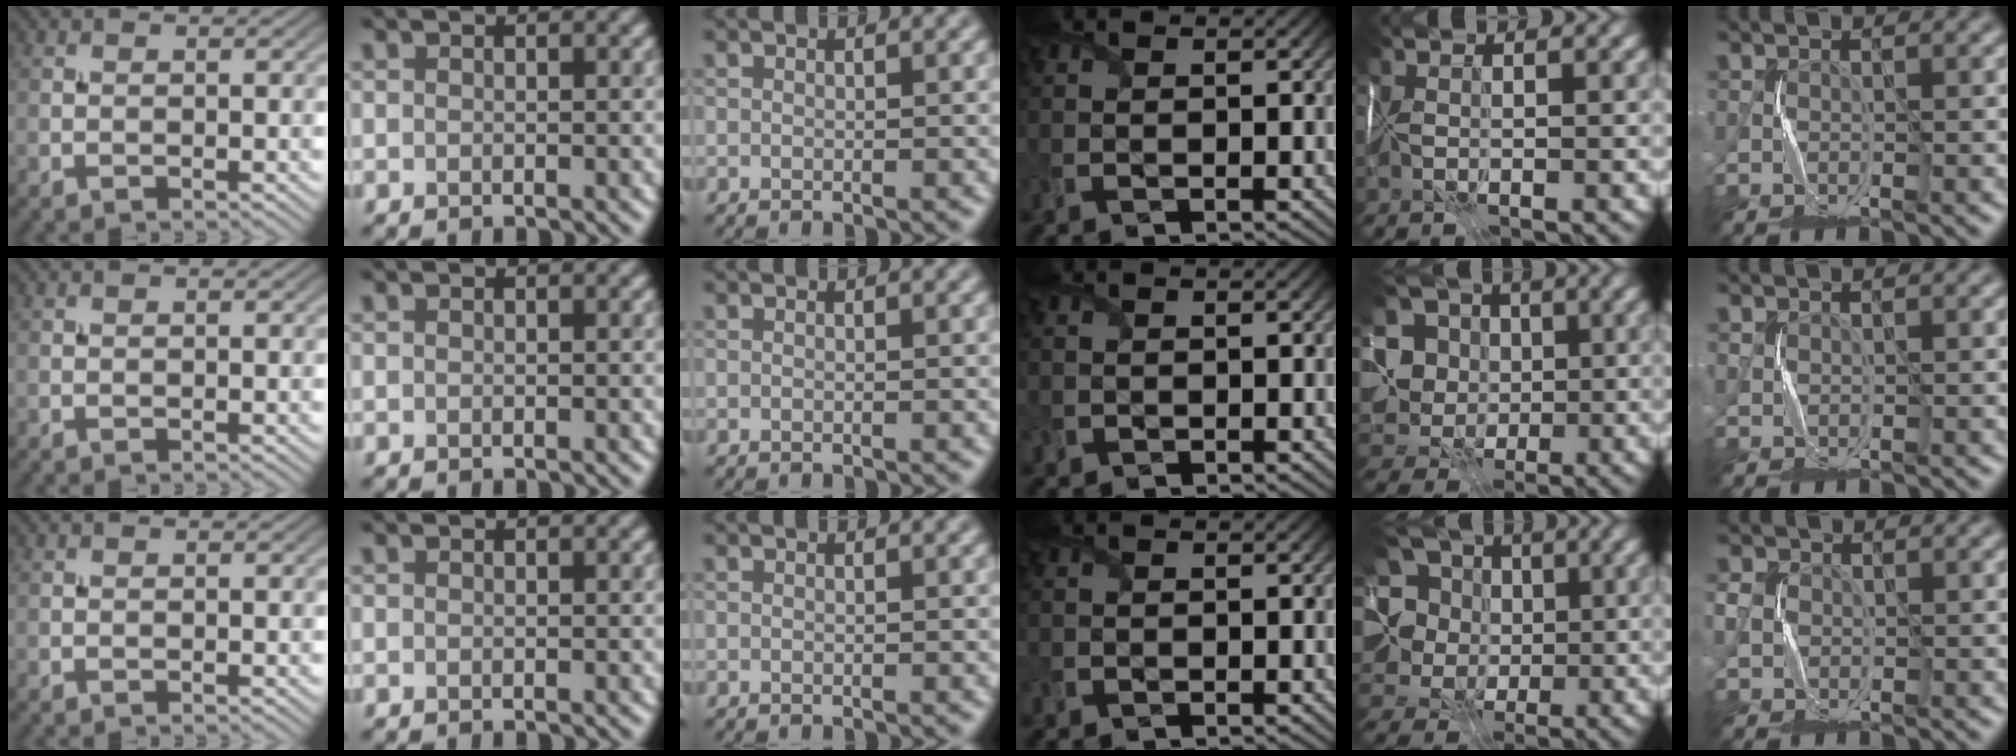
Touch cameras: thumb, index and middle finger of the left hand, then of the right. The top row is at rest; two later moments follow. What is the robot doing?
{"motion": "fold", "object": "shipping label"}